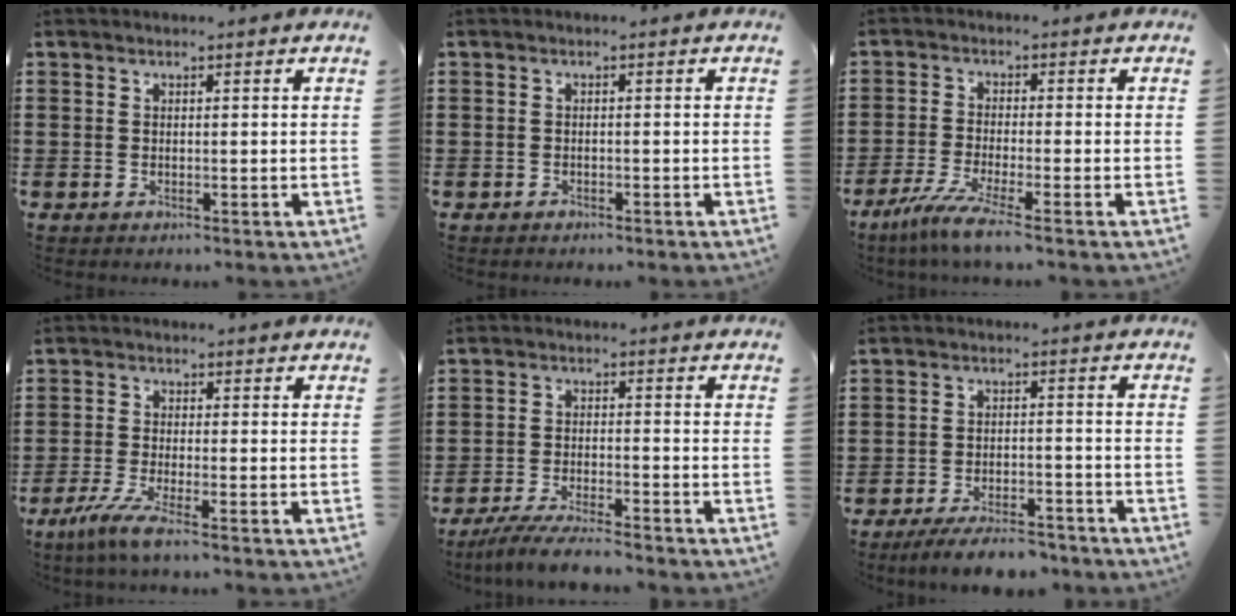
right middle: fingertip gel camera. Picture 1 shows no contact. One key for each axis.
{"total": 0.8, "fx": -0.8, "fy": 0.3, "fz": 0.0, "tx": -0.003, "ty": -0.001, "tz": -0.017}
{"total": 4.8, "fx": -3.4, "fy": -0.1, "fz": 3.5, "tx": -0.085, "ty": -0.024, "tz": -0.066}
{"total": 4.5, "fx": -3.0, "fy": 0.0, "fz": 3.3, "tx": -0.082, "ty": -0.020, "tz": -0.060}
{"total": 5.1, "fx": -4.7, "fy": 0.0, "fz": 1.9, "tx": -0.046, "ty": -0.012, "tz": -0.092}
{"total": 5.5, "fx": -5.1, "fy": 0.7, "fz": 2.1, "tx": -0.038, "ty": -0.003, "tz": -0.097}